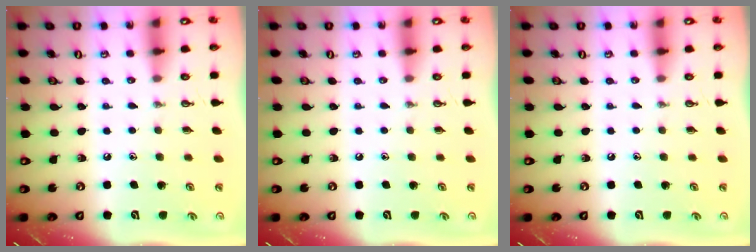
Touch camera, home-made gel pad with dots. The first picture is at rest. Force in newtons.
{"total": 0.0}
{"total": 0.0}